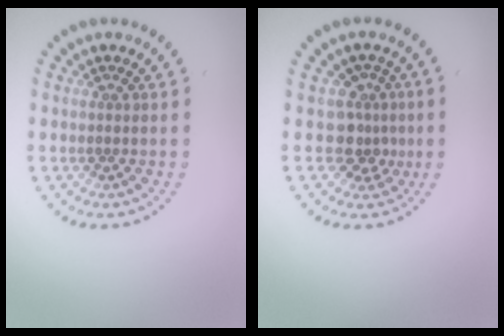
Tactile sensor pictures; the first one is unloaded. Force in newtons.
{"total": 2.7, "press": 2.0, "slide": 1.8}